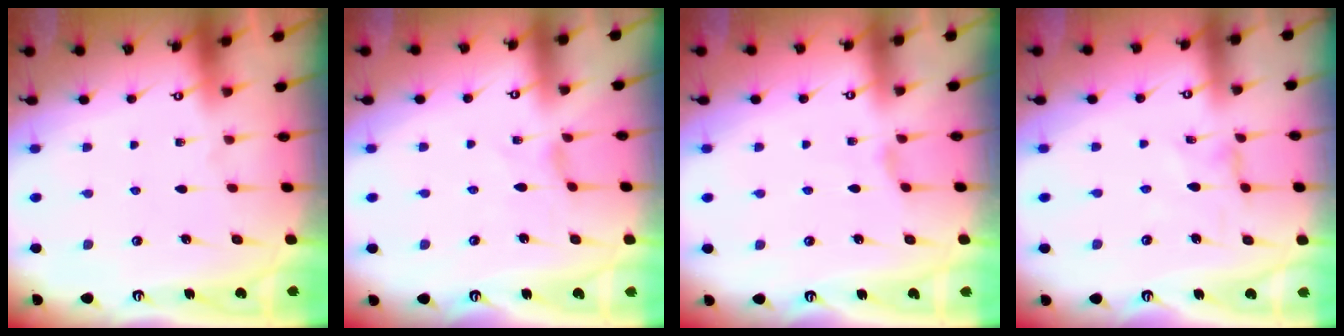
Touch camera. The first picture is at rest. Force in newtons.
{"total": 0.8, "press": 0.8, "slide": 0.2}
{"total": 0.8, "press": 0.7, "slide": 0.3}
{"total": 0.0}